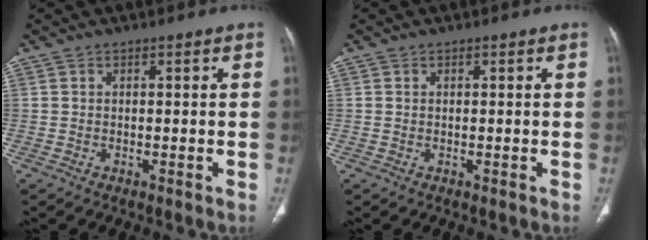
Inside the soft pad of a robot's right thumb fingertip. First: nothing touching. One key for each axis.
{"total": 0.0}